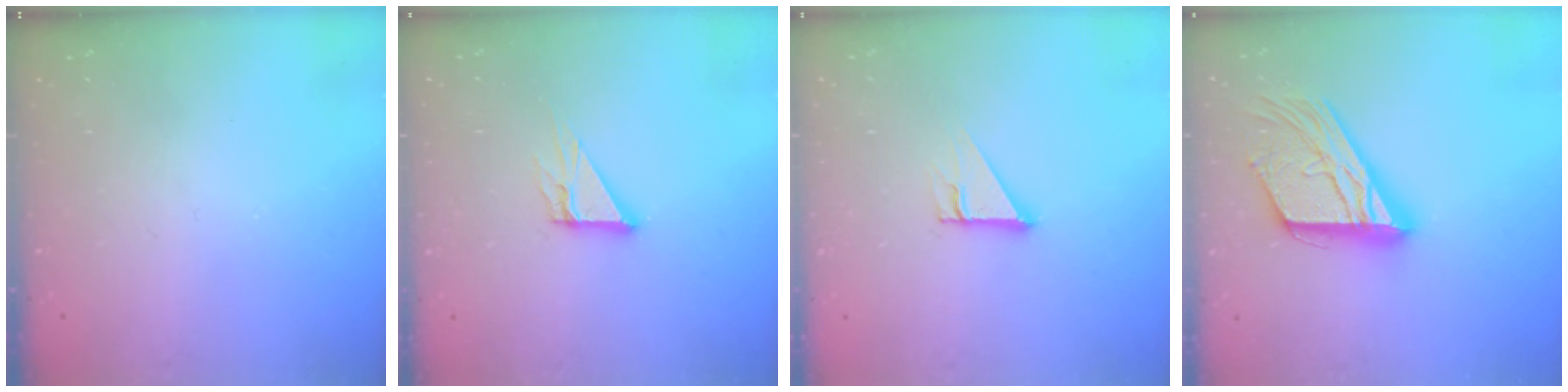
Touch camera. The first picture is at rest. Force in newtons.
{"total": 5.5, "press": 5.5, "slide": 0.3}
{"total": 3.7, "press": 3.7, "slide": 0.2}
{"total": 19.3, "press": 19.2, "slide": 1.8}